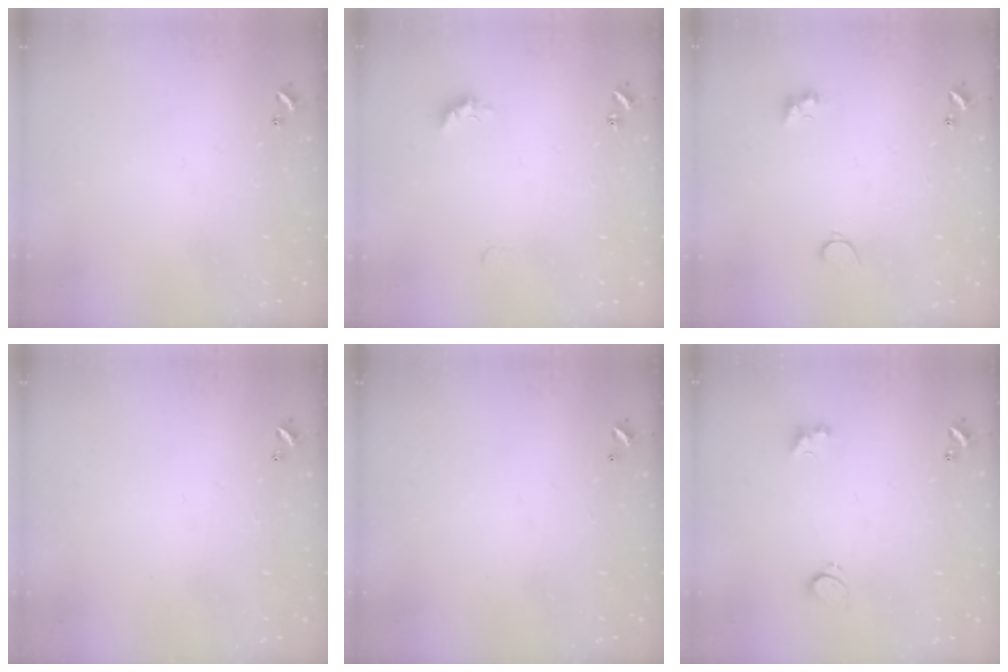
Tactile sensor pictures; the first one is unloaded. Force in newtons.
{"total": 2.8, "press": 2.7, "slide": 0.6}
{"total": 3.5, "press": 3.3, "slide": 0.9}
{"total": 2.8, "press": 2.8, "slide": 0.1}
{"total": 2.8, "press": 2.8, "slide": 0.1}
{"total": 2.2, "press": 2.1, "slide": 0.6}